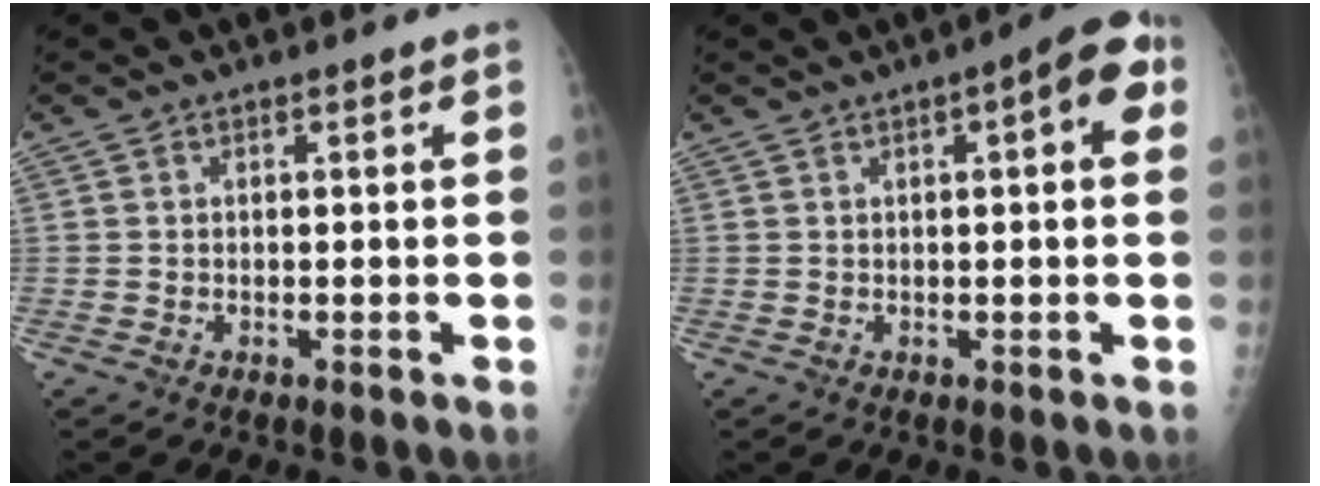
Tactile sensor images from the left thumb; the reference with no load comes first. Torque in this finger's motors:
{"motor_torque": [-0.07, -0.03, 0.01, -0.01, 0.09]}